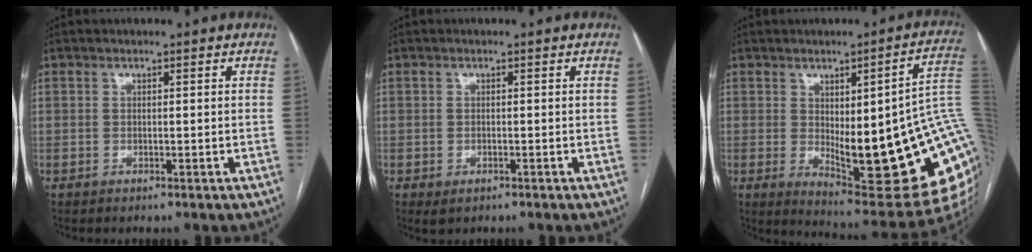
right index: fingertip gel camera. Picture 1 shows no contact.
{"total": 1.7, "force": [-0.9, 0.9, 1.1], "torque": [-0.020, -0.002, -0.004]}
{"total": 25.5, "force": [-0.2, 5.5, 24.9], "torque": [-0.228, -0.001, 0.016]}